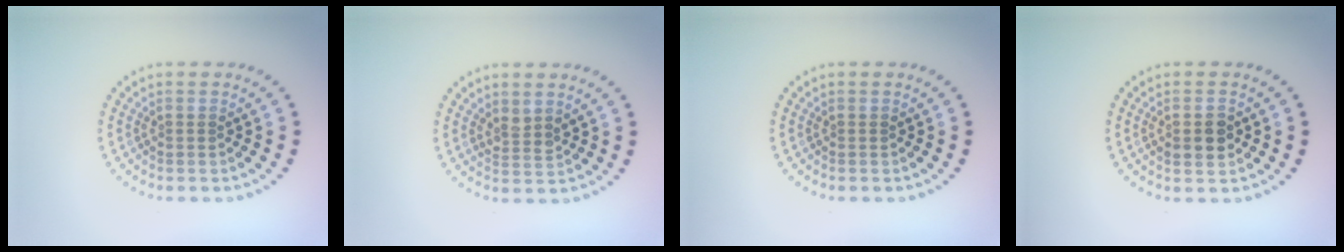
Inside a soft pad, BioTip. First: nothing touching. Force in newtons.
{"total": 1.5, "press": 1.2, "slide": 0.9}
{"total": 0.0}
{"total": 2.3, "press": 2.3, "slide": 0.2}